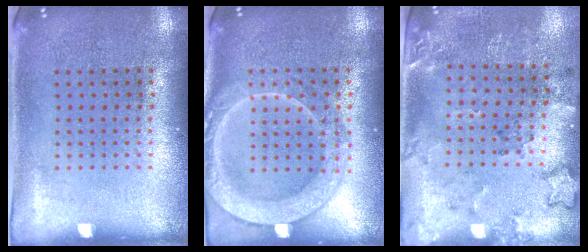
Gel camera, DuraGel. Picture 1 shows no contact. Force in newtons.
{"total": 2.0, "press": 2.0, "slide": 0.3}
{"total": 1.9, "press": 1.5, "slide": 1.2}